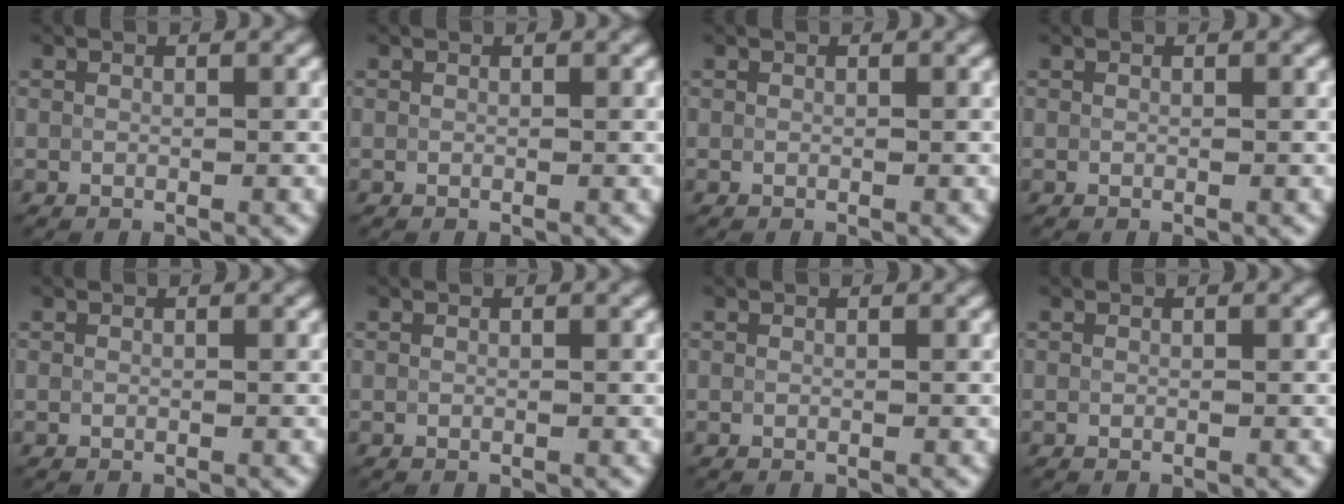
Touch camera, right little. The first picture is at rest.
{"total": 0.0}
{"total": 0.0}
{"total": 0.0}
{"total": 0.0}
{"total": 0.0}
{"total": 0.0}
{"total": 0.0}